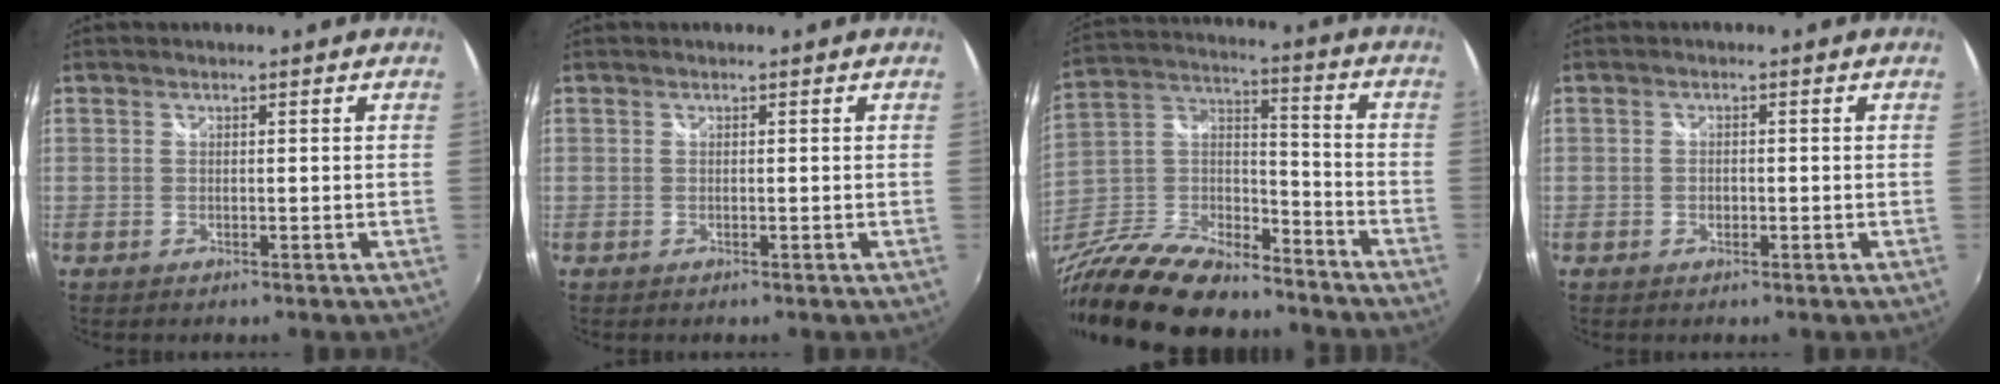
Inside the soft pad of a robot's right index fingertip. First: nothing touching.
{"total": 0.0}
{"total": 25.2, "force": [-17.6, 11.3, 14.1], "torque": [-0.319, -0.003, -0.298]}
{"total": 1.3, "force": [-0.5, 1.1, 0.6], "torque": [-0.011, 0.000, -0.008]}